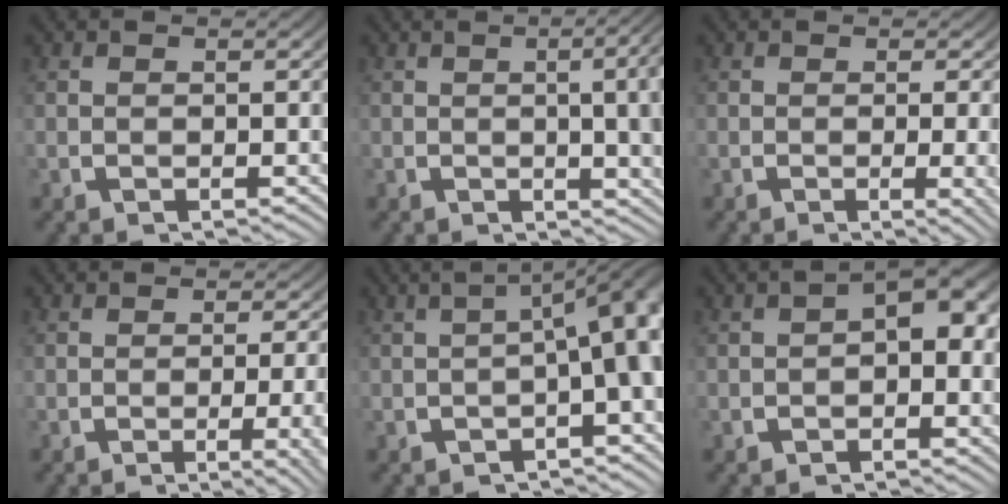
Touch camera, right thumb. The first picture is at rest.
{"total": 8.5, "force": [2.4, 3.5, 7.4], "torque": [-0.065, 0.025, 0.018]}
{"total": 2.9, "force": [-0.5, 0.4, 2.8], "torque": [-0.037, -0.003, -0.008]}
{"total": 4.2, "force": [-1.6, 0.8, 3.8], "torque": [-0.052, 0.001, -0.026]}
{"total": 7.4, "force": [0.3, 2.8, 6.9], "torque": [-0.089, 0.017, -0.003]}
{"total": 4.2, "force": [0.1, 2.4, 3.4], "torque": [-0.048, -0.004, 0.002]}